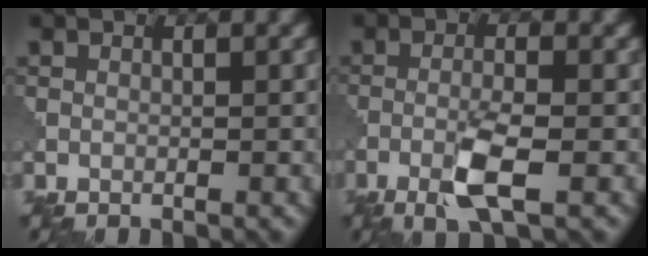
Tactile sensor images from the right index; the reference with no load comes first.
{"total": 4.0, "force": [-1.8, 0.6, 3.6], "torque": [-0.069, 0.003, -0.039]}